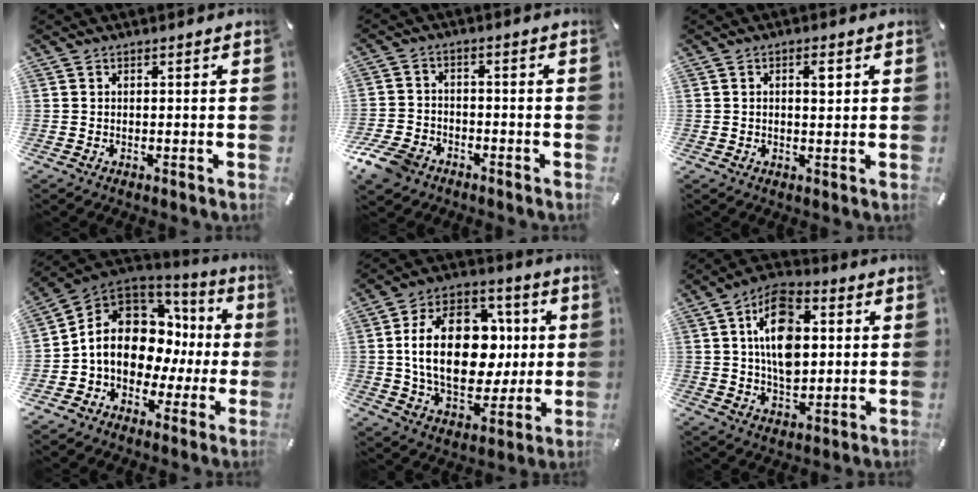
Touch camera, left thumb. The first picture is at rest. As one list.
[{"total": 7.5, "force": [-5.1, 4.7, 2.8], "torque": [-0.065, 0.026, -0.099]}, {"total": 2.6, "force": [0.6, 1.1, 2.2], "torque": [-0.032, -0.001, 0.005]}, {"total": 13.9, "force": [0.8, 11.0, 8.6], "torque": [-0.158, -0.007, 0.016]}, {"total": 22.2, "force": [1.4, 15.1, 16.2], "torque": [-0.296, 0.003, 0.024]}, {"total": 13.9, "force": [2.3, 9.1, 10.2], "torque": [-0.169, 0.006, 0.039]}]